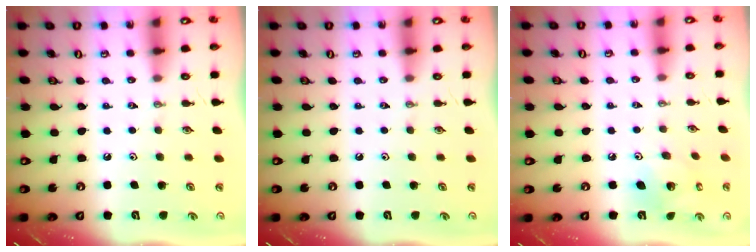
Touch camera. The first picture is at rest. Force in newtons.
{"total": 0.0}
{"total": 7.4, "press": 7.4, "slide": 0.2}